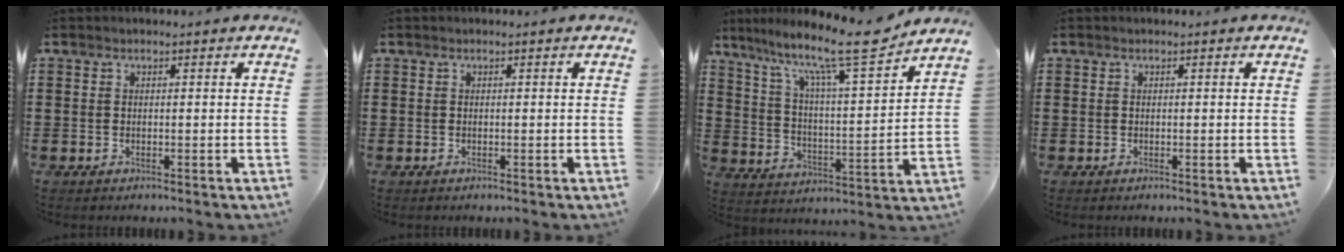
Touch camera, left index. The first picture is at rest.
{"total": 0.0}
{"total": 13.1, "force": [10.5, 1.1, 7.7], "torque": [-0.161, -0.070, 0.169]}
{"total": 0.0}